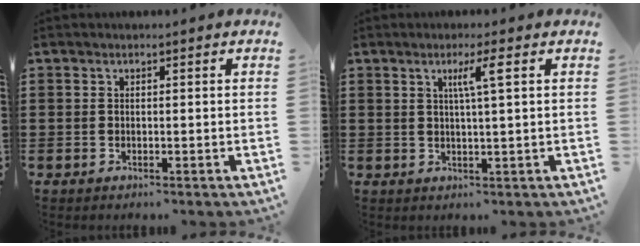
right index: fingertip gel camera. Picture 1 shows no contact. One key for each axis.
{"total": 3.6, "fx": 1.2, "fy": -0.2, "fz": 3.4, "tx": -0.067, "ty": -0.001, "tz": 0.016}